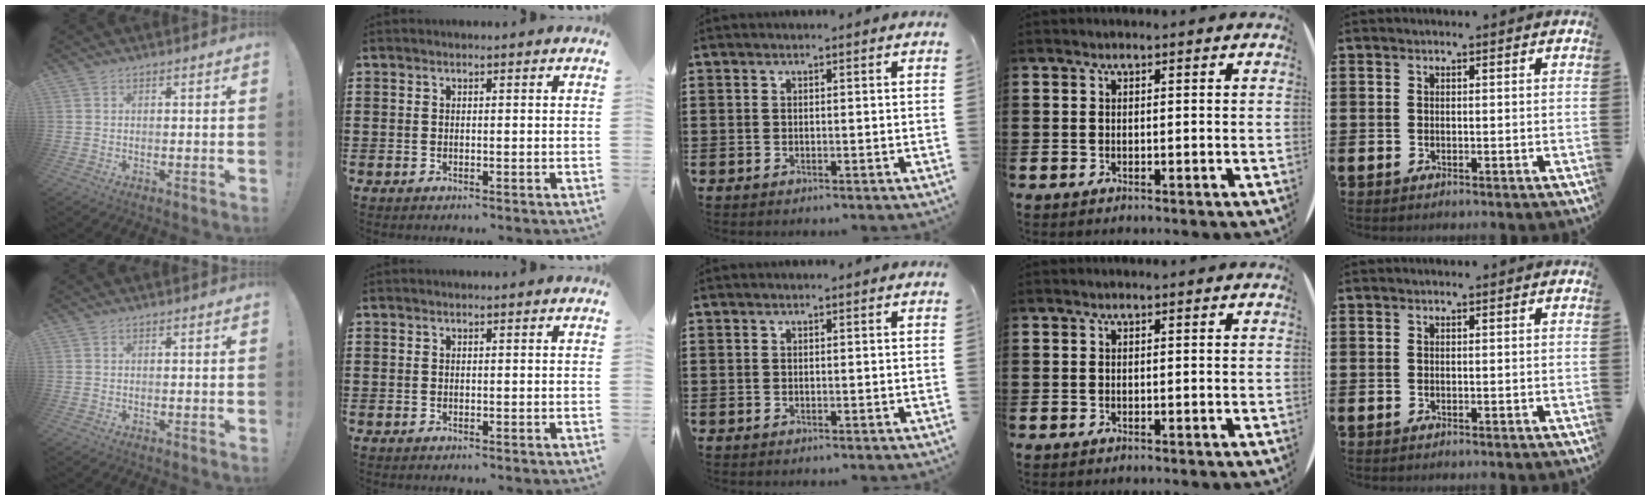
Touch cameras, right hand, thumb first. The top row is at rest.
{}